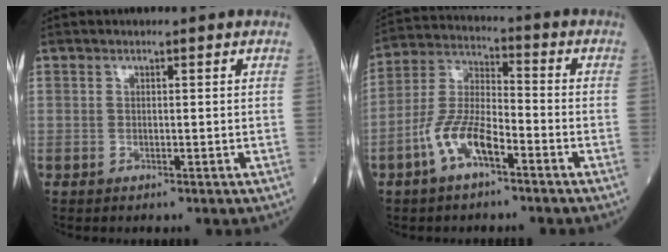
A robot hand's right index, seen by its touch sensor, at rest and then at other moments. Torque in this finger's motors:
{"motor_torque": [0.43, -0.23, 0.53, 0.06]}